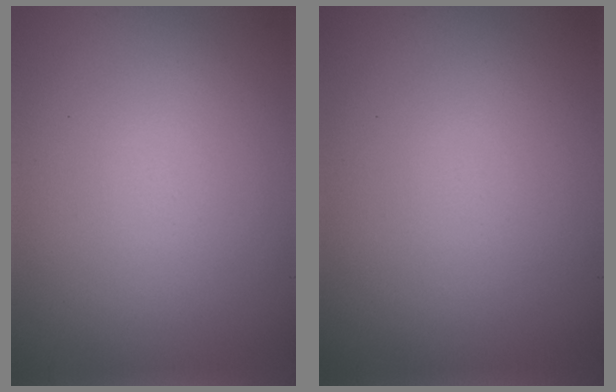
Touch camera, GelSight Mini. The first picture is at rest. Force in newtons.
{"total": 0.0}